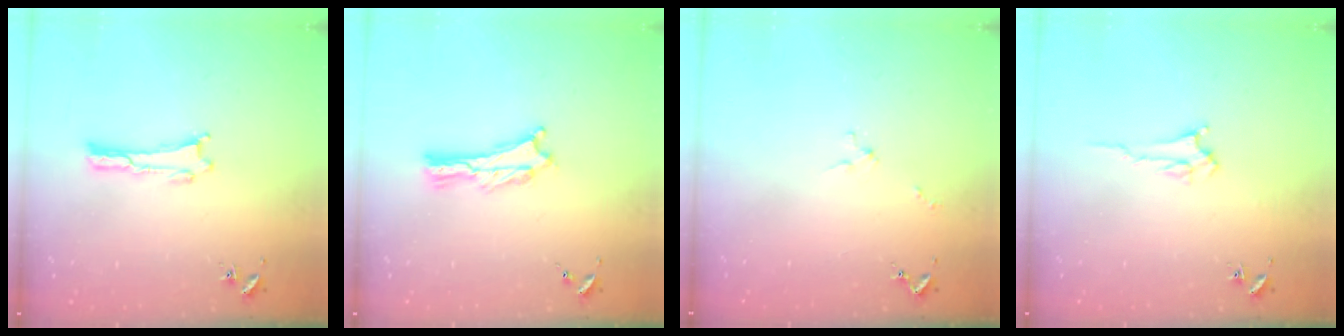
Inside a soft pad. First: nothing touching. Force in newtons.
{"total": 0.8, "press": 0.7, "slide": 0.2}
{"total": 1.3, "press": 1.2, "slide": 0.1}
{"total": 2.8, "press": 2.8, "slide": 0.4}